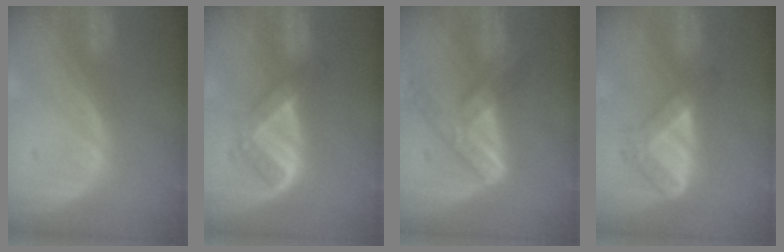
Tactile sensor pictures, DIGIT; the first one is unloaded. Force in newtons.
{"total": 5.4, "press": 4.5, "slide": 3.1}
{"total": 7.2, "press": 6.2, "slide": 3.8}
{"total": 5.5, "press": 4.7, "slide": 2.9}